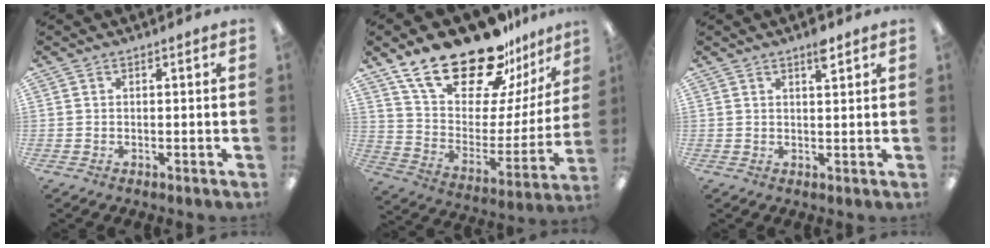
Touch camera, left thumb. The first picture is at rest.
{"total": 25.3, "force": [19.3, 9.7, 13.0], "torque": [-0.213, -0.133, 0.337]}
{"total": 3.6, "force": [2.6, 0.9, 2.4], "torque": [-0.030, -0.008, 0.039]}